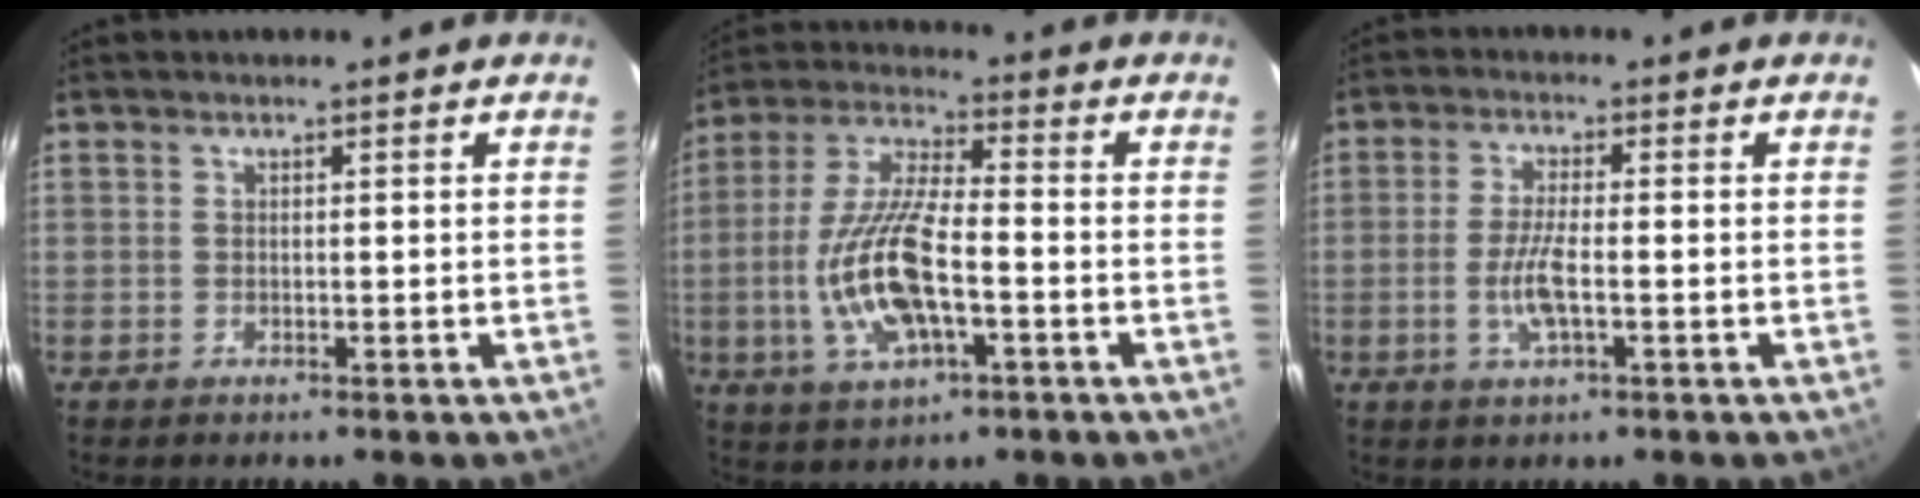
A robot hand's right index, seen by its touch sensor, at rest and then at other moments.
{"total": 15.1, "force": [-3.8, 5.4, 13.6], "torque": [-0.290, -0.004, -0.070]}
{"total": 5.9, "force": [-1.6, 1.4, 5.5], "torque": [-0.112, -0.005, -0.031]}